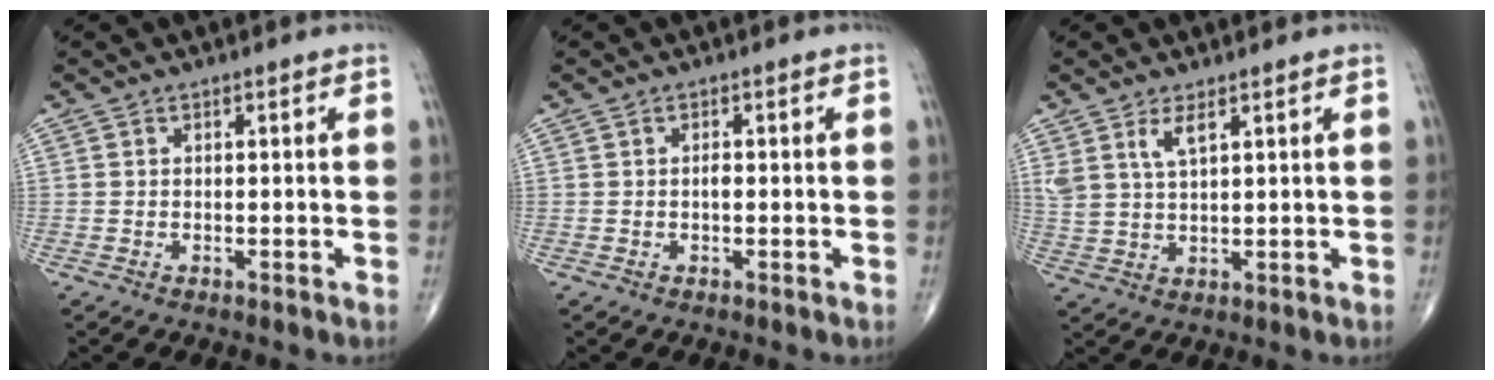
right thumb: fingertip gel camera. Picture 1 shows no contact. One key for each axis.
{"total": 0.9, "fx": -0.1, "fy": 0.4, "fz": 0.8, "tx": -0.013, "ty": 0.000, "tz": -0.003}
{"total": 4.4, "fx": 2.5, "fy": 1.4, "fz": 3.3, "tx": -0.070, "ty": -0.013, "tz": 0.057}